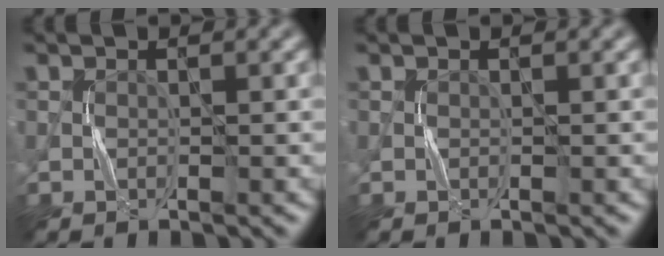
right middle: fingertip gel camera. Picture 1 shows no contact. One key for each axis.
{"total": 0.0}